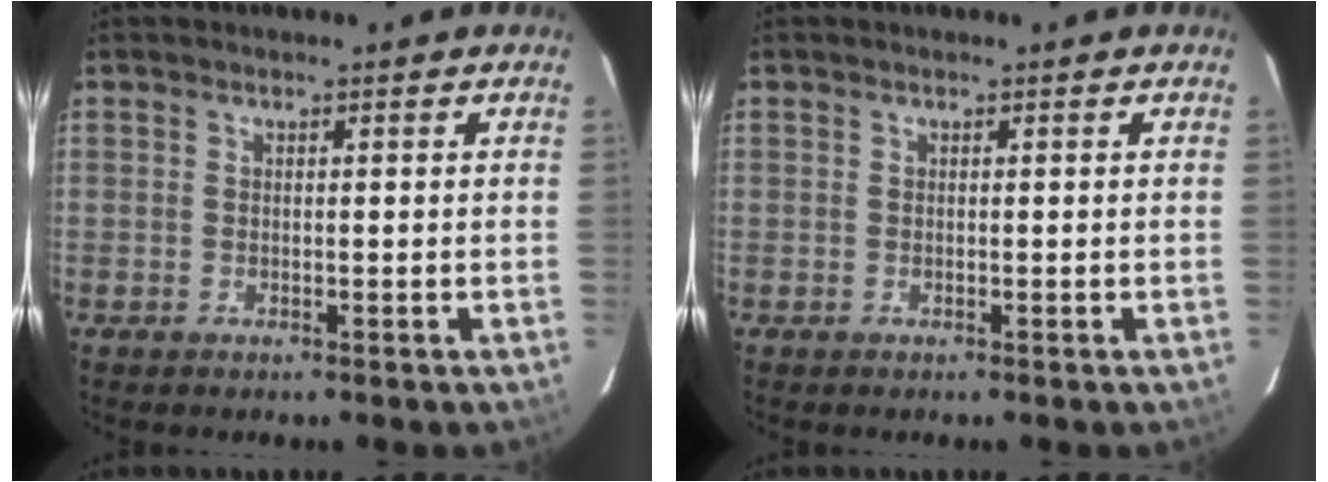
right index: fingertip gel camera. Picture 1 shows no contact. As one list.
[{"total": 0.0}]